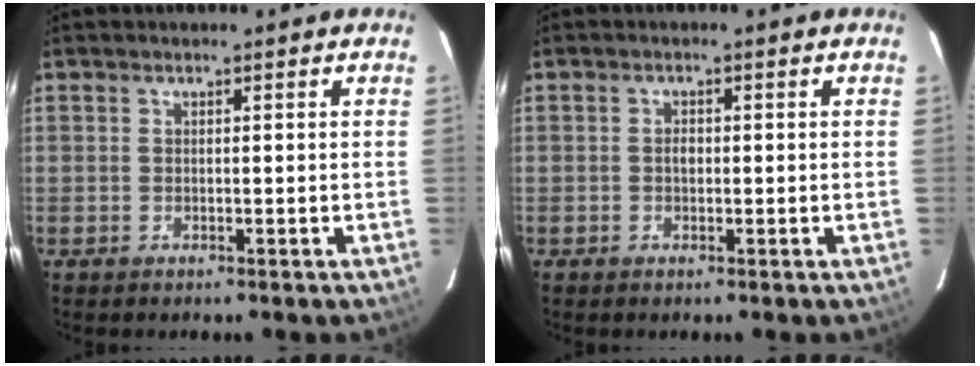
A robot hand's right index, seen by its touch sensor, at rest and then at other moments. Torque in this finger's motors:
{"motor_torque": [0.12, 0.00, 0.21, 0.04]}